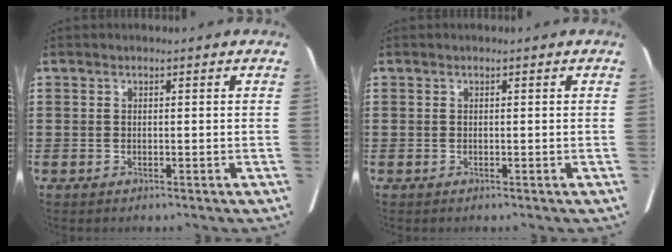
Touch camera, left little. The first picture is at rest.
{"total": 0.0}